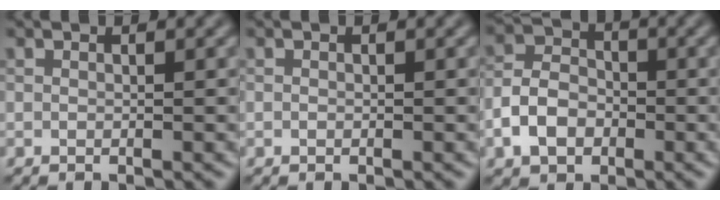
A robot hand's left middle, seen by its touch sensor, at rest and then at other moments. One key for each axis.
{"total": 0.0}
{"total": 4.3, "fx": -1.7, "fy": 3.1, "fz": 2.5, "tx": -0.047, "ty": 0.005, "tz": -0.036}